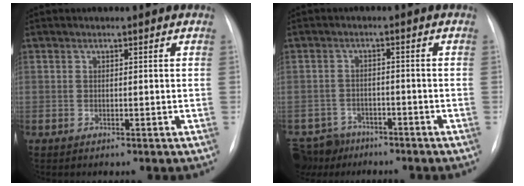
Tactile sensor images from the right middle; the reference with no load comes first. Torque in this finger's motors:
{"motor_torque": [-0.50, -0.38, -0.02, -0.03]}